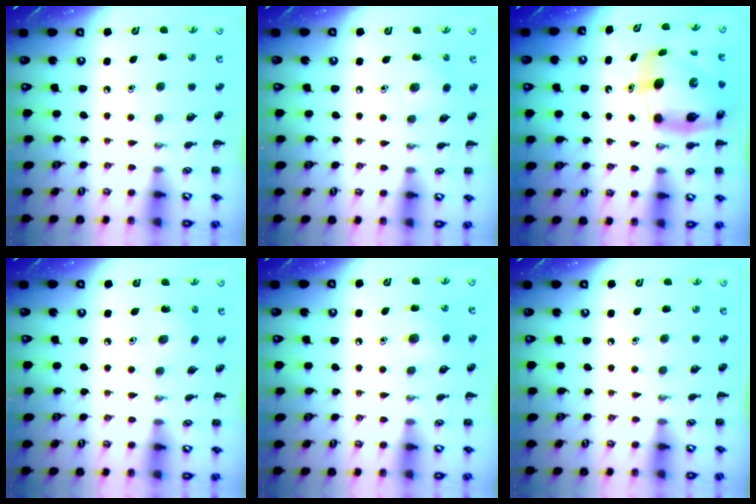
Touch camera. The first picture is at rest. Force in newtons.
{"total": 2.6, "press": 2.5, "slide": 0.7}
{"total": 9.4, "press": 9.0, "slide": 2.7}
{"total": 1.8, "press": 1.7, "slide": 0.6}
{"total": 7.4, "press": 7.2, "slide": 1.9}
{"total": 0.0}